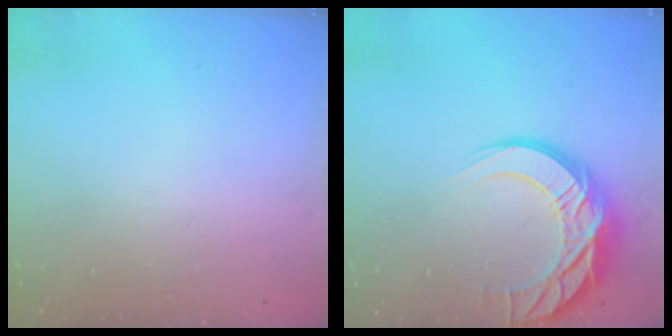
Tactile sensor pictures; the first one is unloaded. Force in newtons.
{"total": 14.6, "press": 14.6, "slide": 1.0}